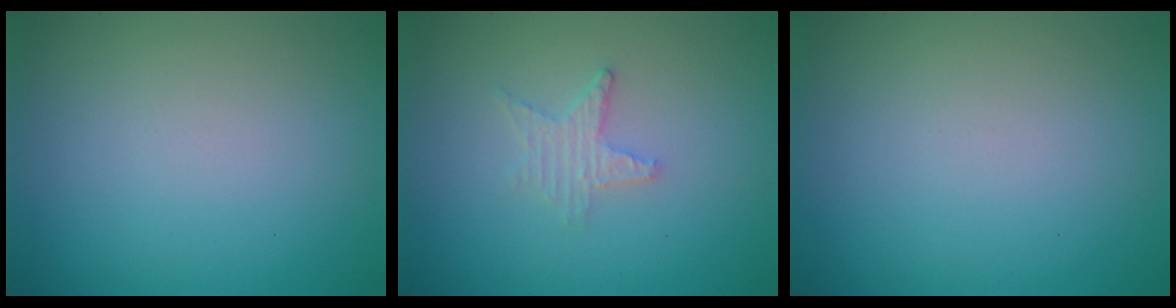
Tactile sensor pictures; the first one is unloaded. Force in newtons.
{"total": 1.7, "press": 1.6, "slide": 0.4}
{"total": 0.0}